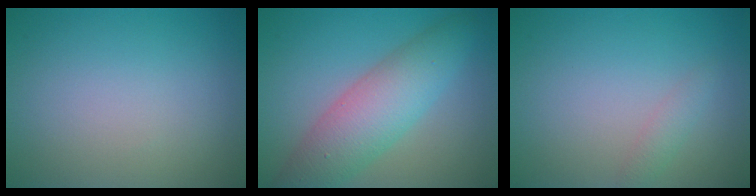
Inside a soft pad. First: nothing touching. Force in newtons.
{"total": 6.5, "press": 6.5, "slide": 0.2}
{"total": 1.2, "press": 1.2, "slide": 0.1}